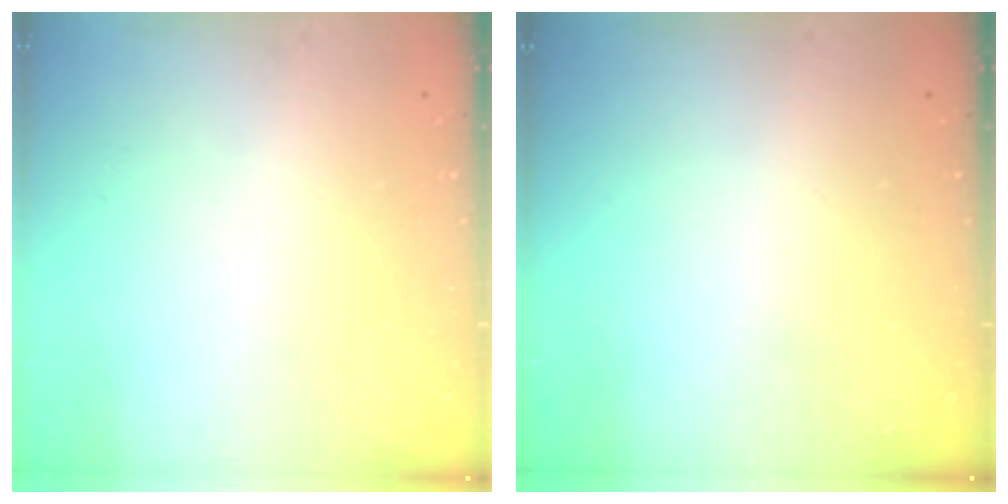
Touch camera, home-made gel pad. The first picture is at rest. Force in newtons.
{"total": 0.0}